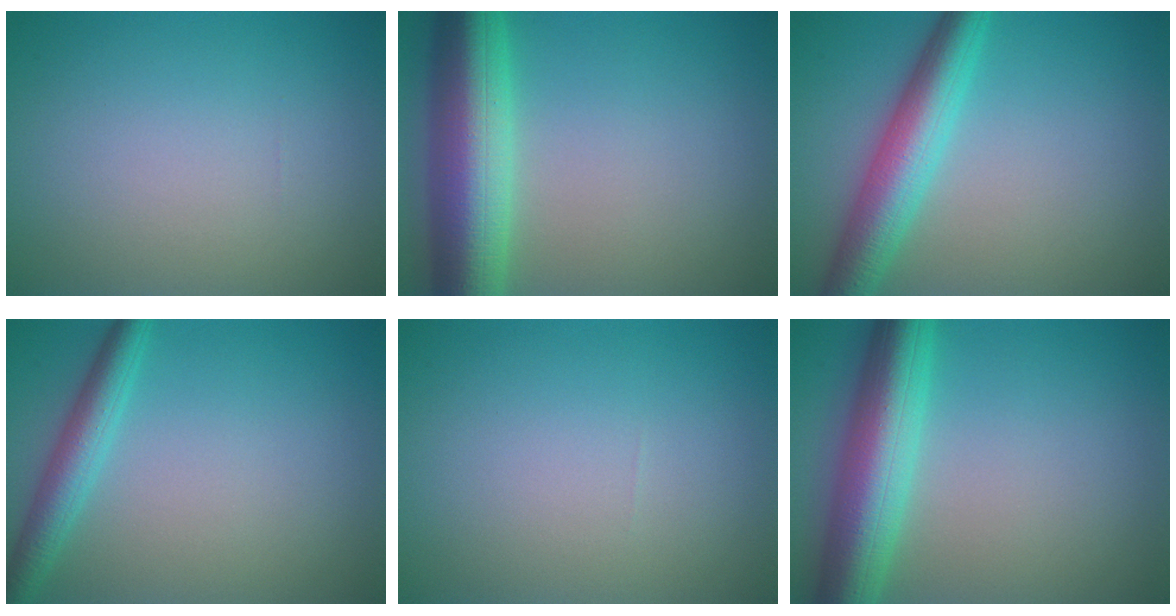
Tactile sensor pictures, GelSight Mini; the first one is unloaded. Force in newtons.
{"total": 9.5, "press": 9.5, "slide": 0.3}
{"total": 5.9, "press": 5.9, "slide": 0.2}
{"total": 3.4, "press": 3.4, "slide": 0.1}
{"total": 0.0}
{"total": 8.2, "press": 8.1, "slide": 0.4}